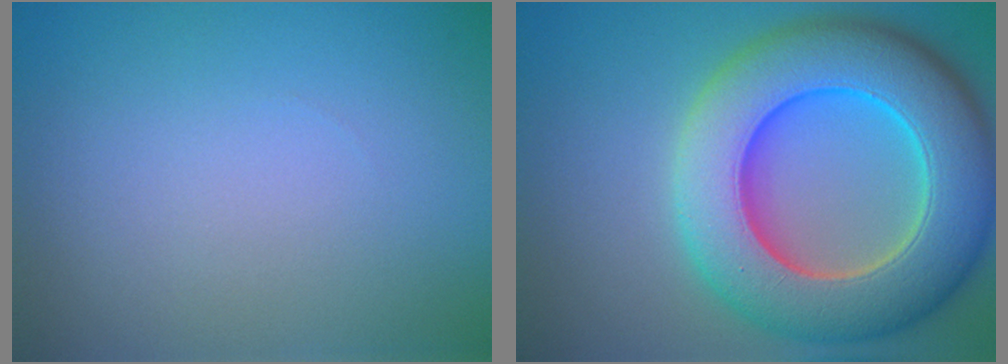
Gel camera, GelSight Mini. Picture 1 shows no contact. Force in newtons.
{"total": 12.5, "press": 12.5, "slide": 0.7}